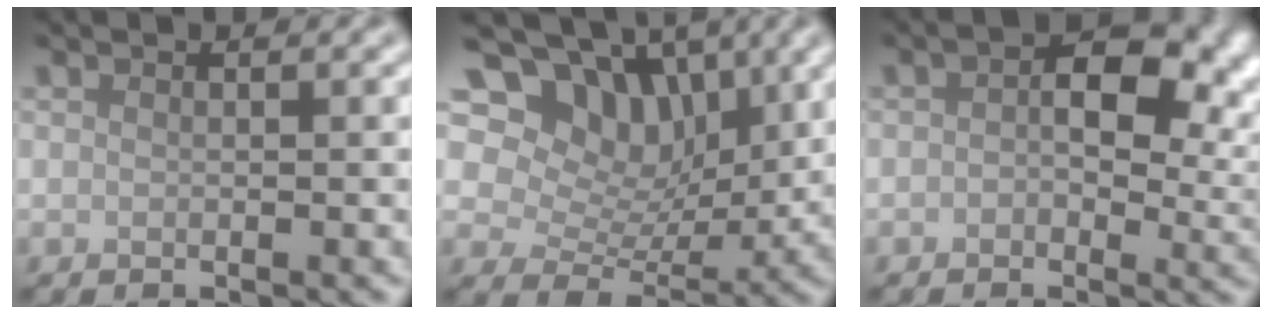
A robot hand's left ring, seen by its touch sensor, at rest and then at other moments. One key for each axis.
{"total": 9.7, "fx": 5.4, "fy": 6.2, "fz": 5.2, "tx": -0.084, "ty": 0.008, "tz": 0.066}
{"total": 8.9, "fx": 2.0, "fy": 5.0, "fz": 7.0, "tx": -0.076, "ty": 0.010, "tz": 0.017}